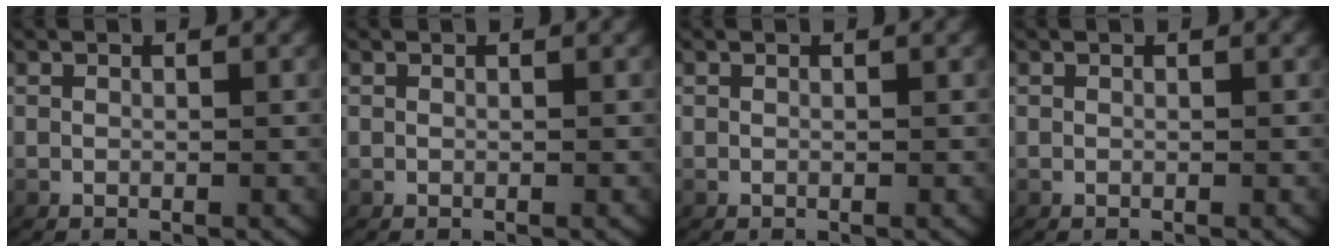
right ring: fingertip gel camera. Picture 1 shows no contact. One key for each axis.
{"total": 0.0}
{"total": 0.0}
{"total": 0.0}